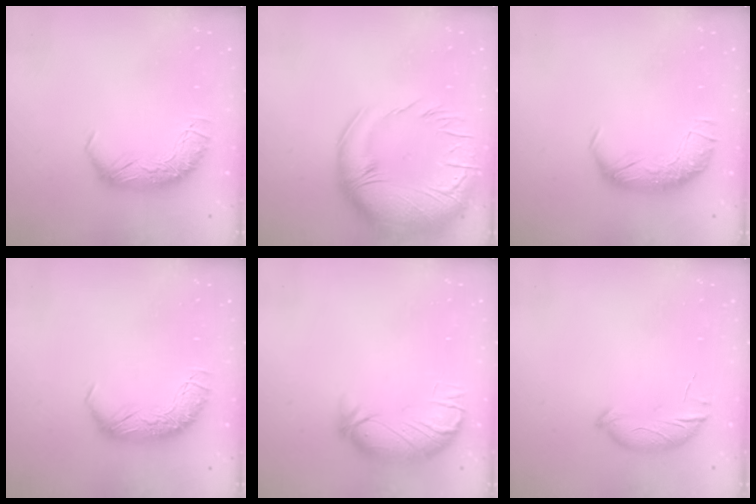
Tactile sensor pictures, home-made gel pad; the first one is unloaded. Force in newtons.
{"total": 11.3, "press": 9.8, "slide": 5.7}
{"total": 1.7, "press": 0.6, "slide": 1.6}
{"total": 0.0}
{"total": 3.9, "press": 2.7, "slide": 2.7}
{"total": 6.3, "press": 6.3, "slide": 0.2}